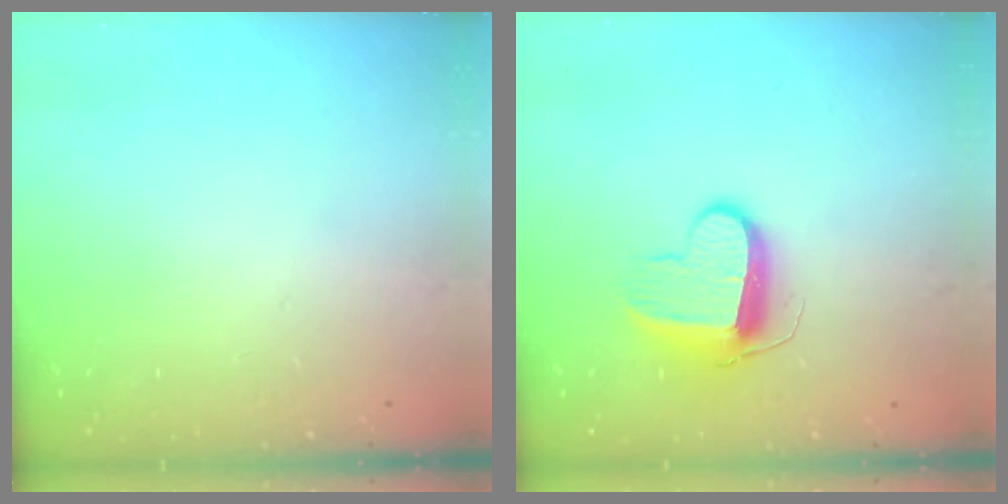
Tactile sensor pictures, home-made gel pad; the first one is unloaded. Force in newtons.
{"total": 10.3, "press": 10.3, "slide": 0.5}